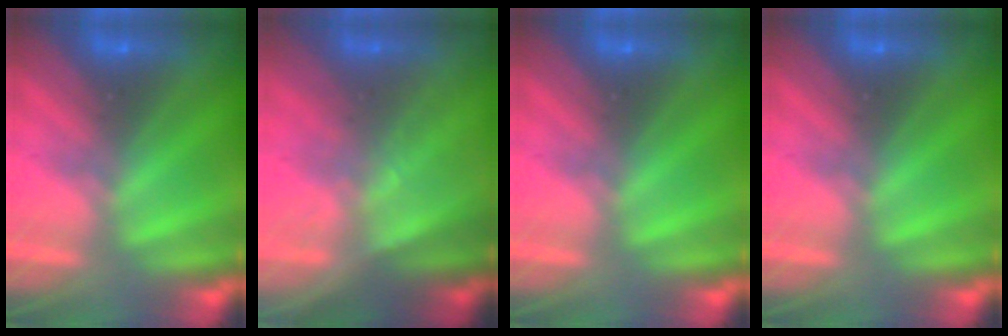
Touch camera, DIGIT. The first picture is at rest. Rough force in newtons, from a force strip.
{"total": 1.5}
{"total": 0.0}
{"total": 0.0}